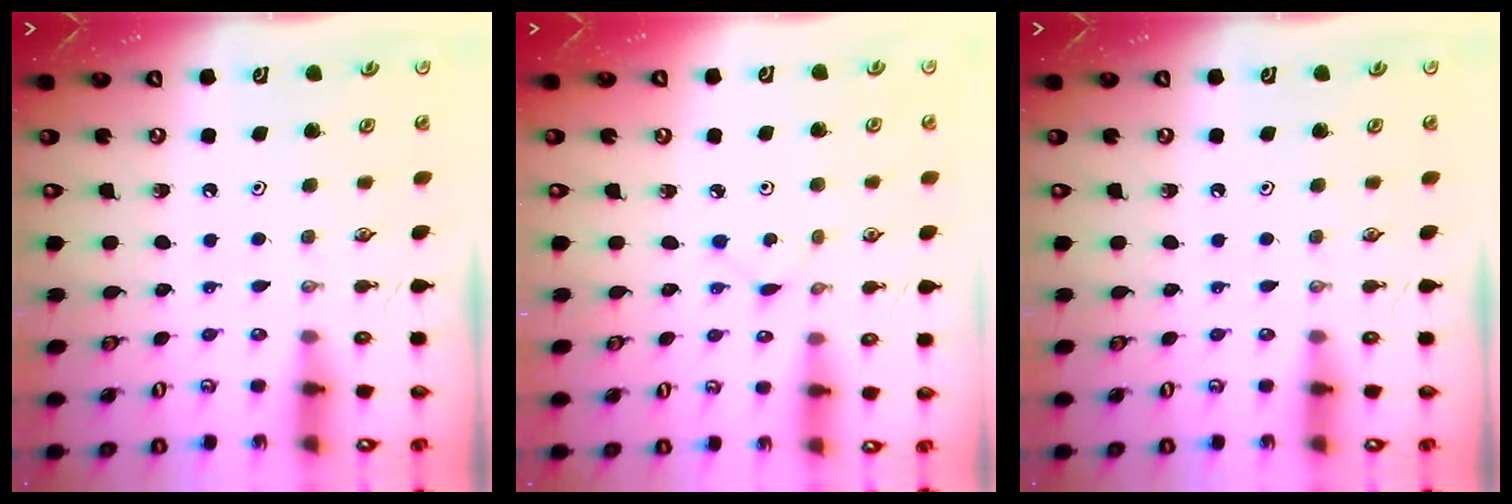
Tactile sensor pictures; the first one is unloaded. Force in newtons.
{"total": 2.6, "press": 2.6, "slide": 0.2}
{"total": 0.0}